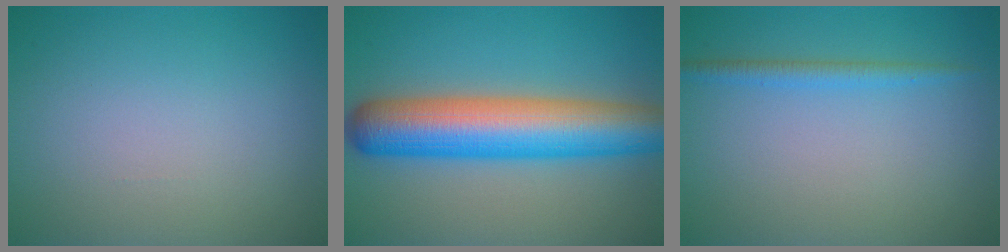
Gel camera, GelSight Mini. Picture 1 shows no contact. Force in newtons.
{"total": 10.1, "press": 10.1, "slide": 0.3}
{"total": 1.6, "press": 1.6, "slide": 0.0}